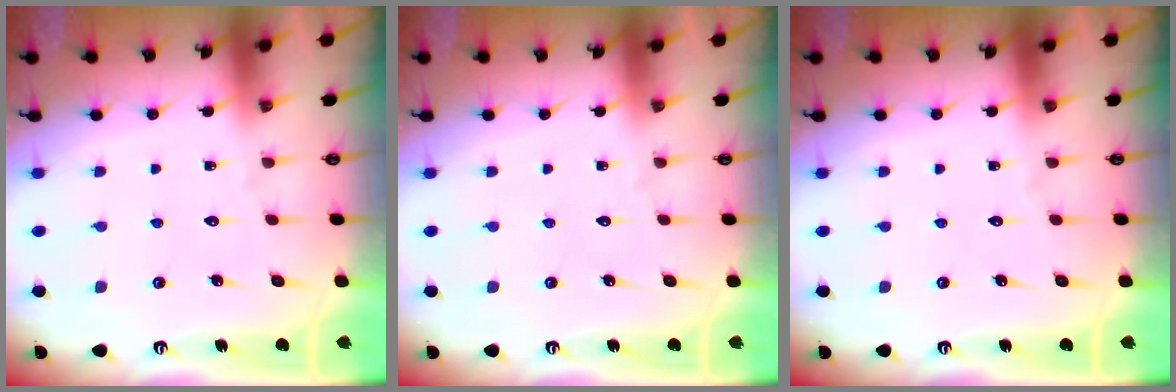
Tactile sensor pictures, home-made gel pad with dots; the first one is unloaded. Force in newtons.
{"total": 0.0}
{"total": 0.0}